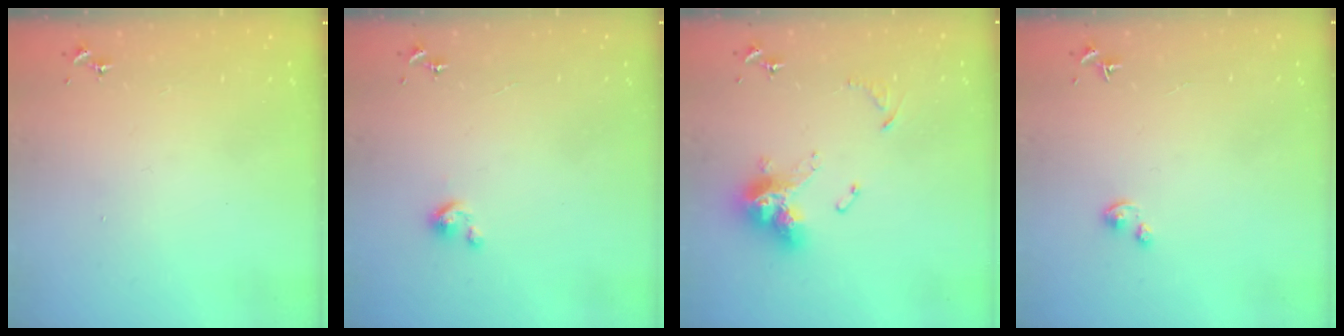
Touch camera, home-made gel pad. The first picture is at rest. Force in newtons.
{"total": 2.4, "press": 2.4, "slide": 0.2}
{"total": 13.9, "press": 13.9, "slide": 0.9}
{"total": 2.5, "press": 2.5, "slide": 0.2}